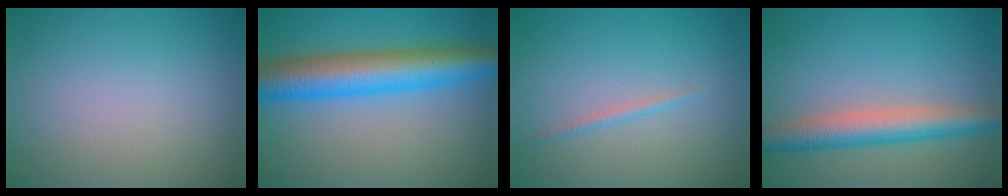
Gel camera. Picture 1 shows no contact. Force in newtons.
{"total": 8.6, "press": 8.6, "slide": 0.1}
{"total": 0.8, "press": 0.8, "slide": 0.0}
{"total": 5.0, "press": 5.0, "slide": 0.1}